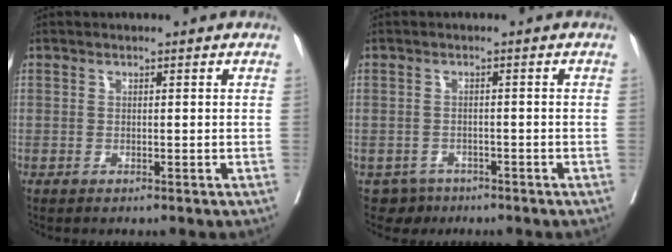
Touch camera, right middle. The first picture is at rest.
{"total": 2.7, "force": [-1.8, 2.0, -0.4], "torque": [0.007, 0.007, -0.026]}